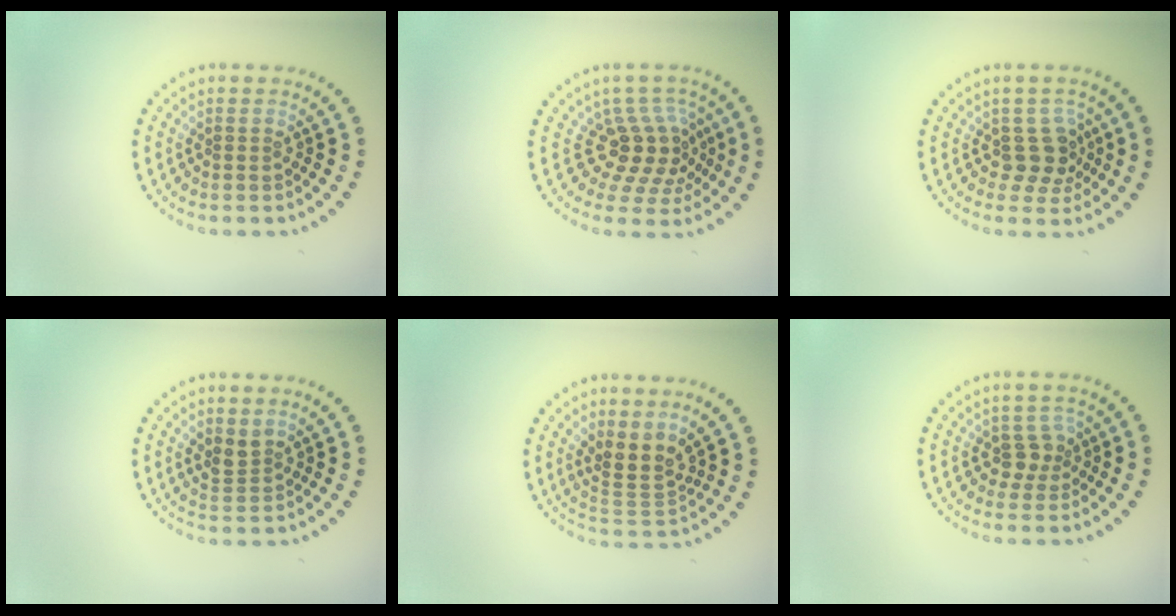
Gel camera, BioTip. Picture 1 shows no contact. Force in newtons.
{"total": 4.0, "press": 2.7, "slide": 2.9}
{"total": 2.7, "press": 2.1, "slide": 1.7}
{"total": 1.6, "press": 1.1, "slide": 1.1}
{"total": 3.0, "press": 2.0, "slide": 2.2}
{"total": 1.9, "press": 1.4, "slide": 1.2}